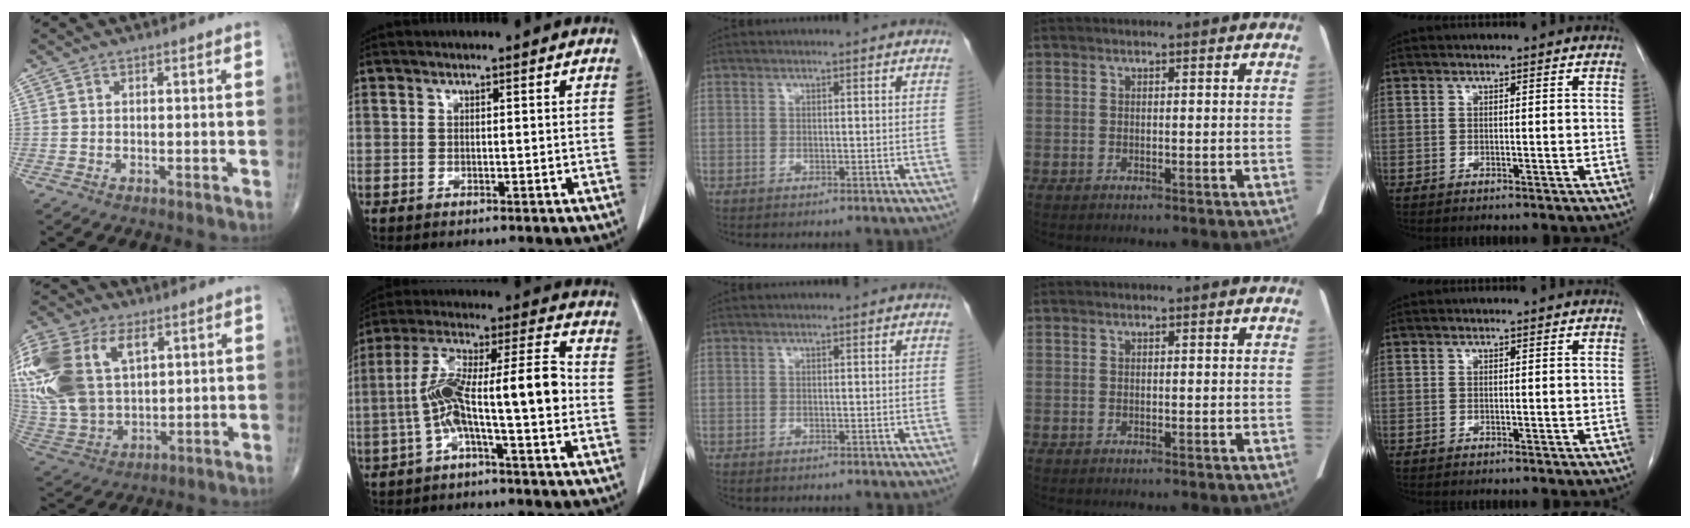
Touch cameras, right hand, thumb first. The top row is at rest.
{"thumb": {"total": 25.8, "force": [8.2, 16.2, 18.3], "torque": [-0.437, 0.013, 0.166]}, "index": {"total": 12.9, "force": [-2.5, 1.6, 12.6], "torque": [-0.231, 0.040, -0.044]}, "middle": {"total": 0.7, "force": [-0.6, 0.2, 0.2], "torque": [-0.008, 0.000, -0.011]}}